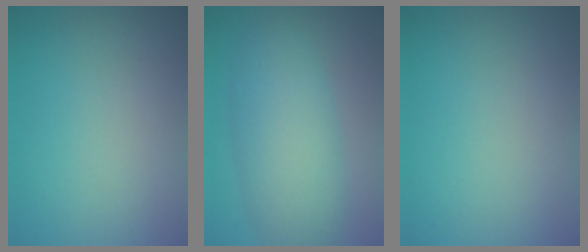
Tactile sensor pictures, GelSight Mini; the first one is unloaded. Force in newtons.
{"total": 6.2, "press": 6.2, "slide": 0.2}
{"total": 0.0}